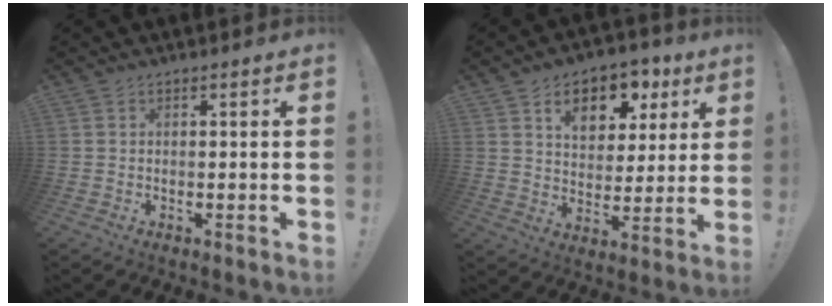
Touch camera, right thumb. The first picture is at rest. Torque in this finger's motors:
{"motor_torque": [-0.38, 1.07, 0.09, 0.24, 0.01]}